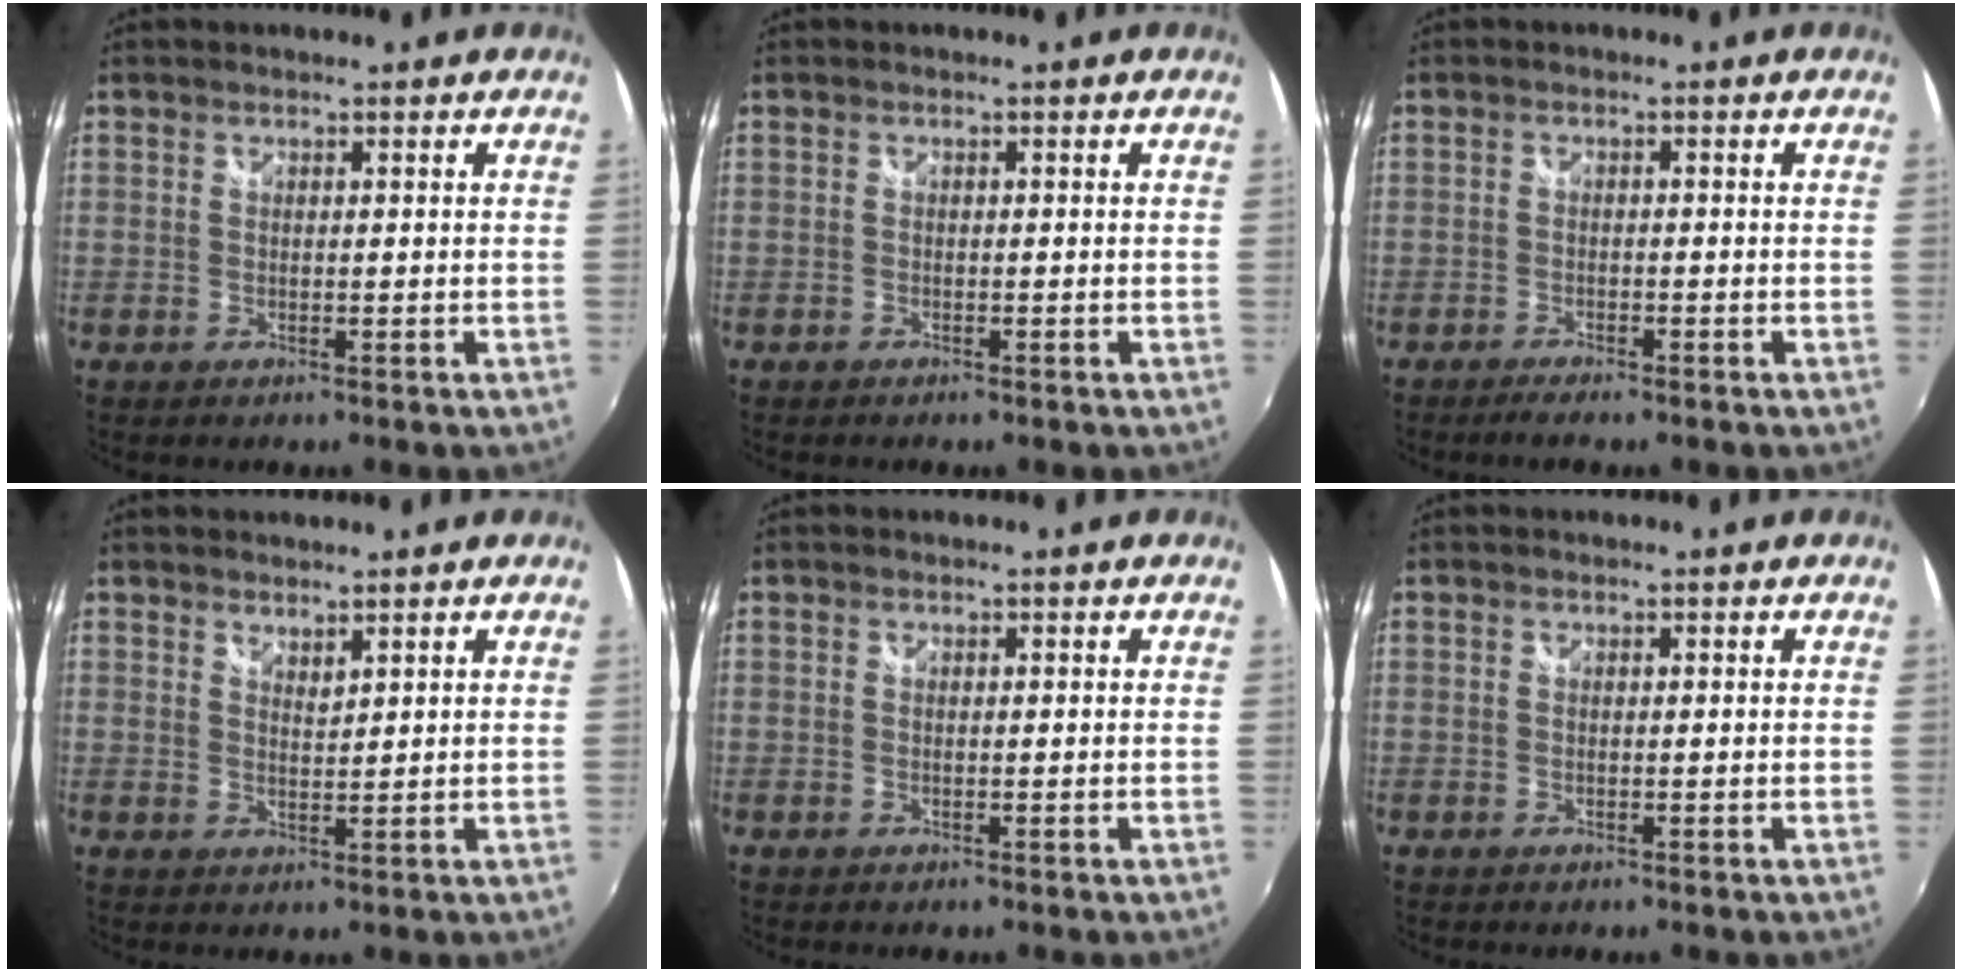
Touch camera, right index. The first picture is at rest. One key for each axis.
{"total": 0.9, "fx": -0.7, "fy": 0.4, "fz": 0.3, "tx": -0.011, "ty": -0.002, "tz": -0.013}
{"total": 2.6, "fx": -2.2, "fy": 0.5, "fz": 1.3, "tx": -0.036, "ty": -0.007, "tz": -0.043}
{"total": 1.9, "fx": 1.8, "fy": 0.3, "fz": 0.6, "tx": -0.008, "ty": 0.001, "tz": 0.030}
{"total": 0.0}
{"total": 0.0}